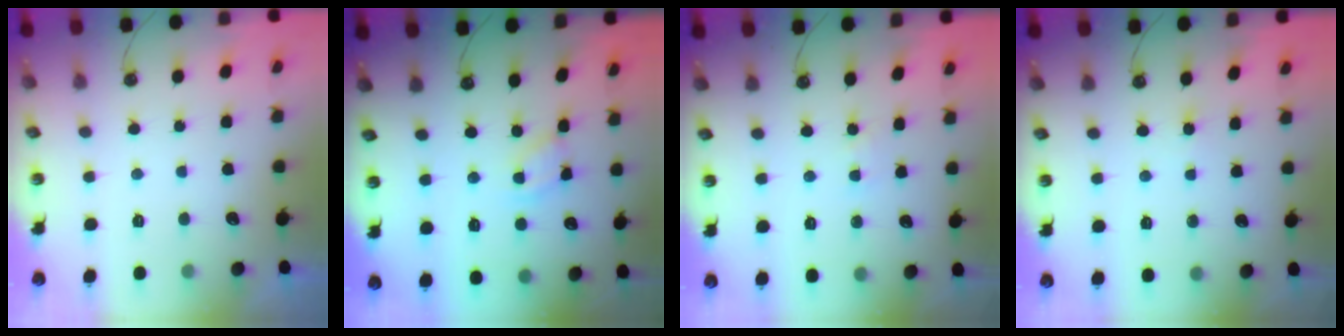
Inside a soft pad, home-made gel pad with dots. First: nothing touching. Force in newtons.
{"total": 2.3, "press": 2.3, "slide": 0.1}
{"total": 2.8, "press": 2.7, "slide": 0.4}
{"total": 3.1, "press": 3.1, "slide": 0.5}